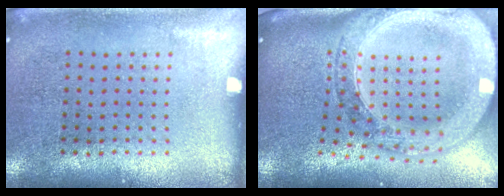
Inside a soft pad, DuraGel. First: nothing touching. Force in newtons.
{"total": 3.9, "press": 3.1, "slide": 2.4}